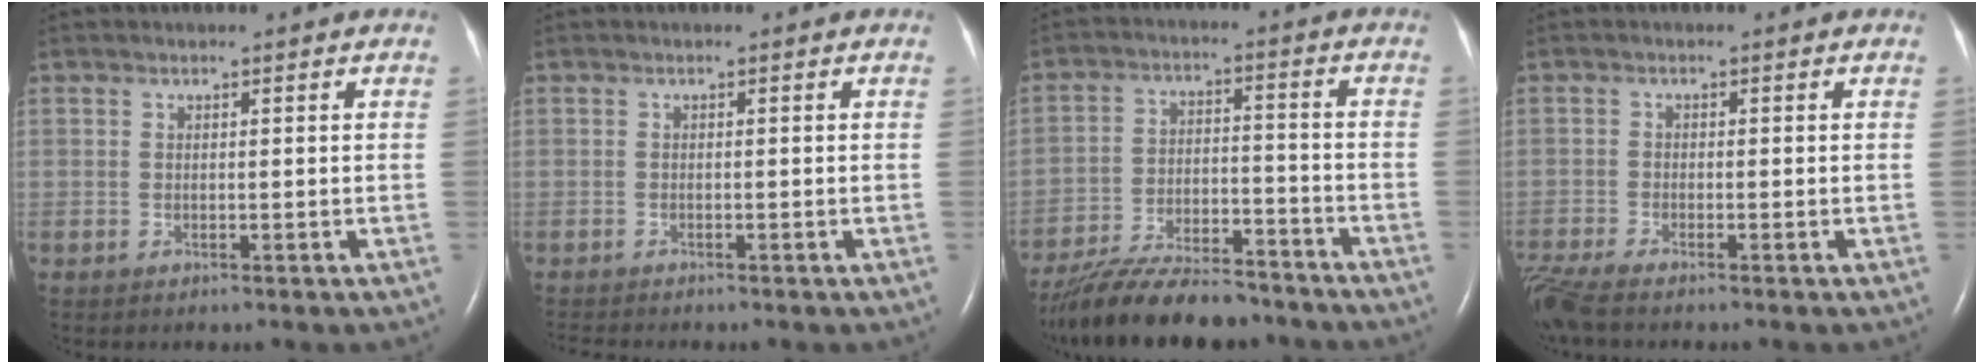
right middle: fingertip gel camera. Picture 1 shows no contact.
{"total": 2.0, "force": [-1.9, -0.1, 0.6], "torque": [-0.009, -0.006, -0.030]}
{"total": 17.0, "force": [-14.9, 3.5, 7.3], "torque": [-0.146, -0.008, -0.243]}
{"total": 4.4, "force": [-3.8, 0.0, 2.2], "torque": [-0.054, -0.018, -0.077]}